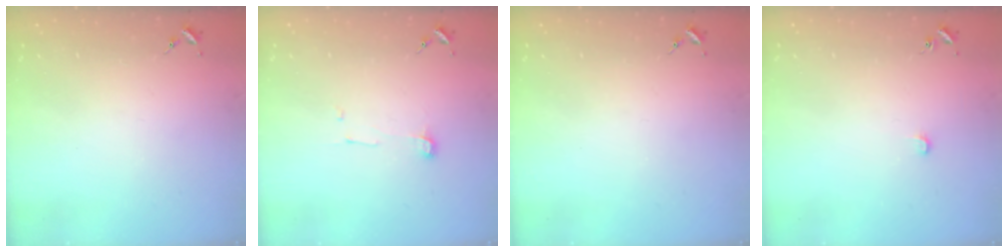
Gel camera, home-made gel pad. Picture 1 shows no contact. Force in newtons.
{"total": 5.2, "press": 5.2, "slide": 0.4}
{"total": 0.0}
{"total": 3.8, "press": 3.8, "slide": 0.4}